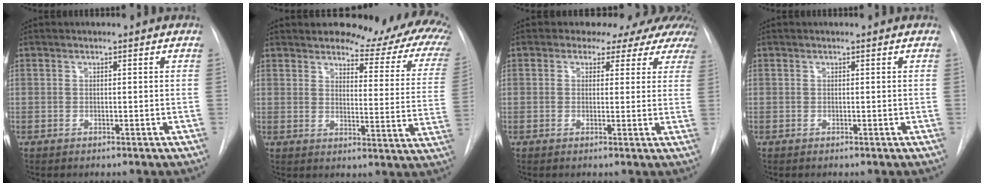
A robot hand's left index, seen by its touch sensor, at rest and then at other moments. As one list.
[{"total": 16.6, "force": [13.7, 5.2, 7.7], "torque": [-0.071, -0.044, 0.139]}, {"total": 12.3, "force": [10.8, 5.3, 2.4], "torque": [-0.010, 0.012, 0.094]}, {"total": 0.0}]